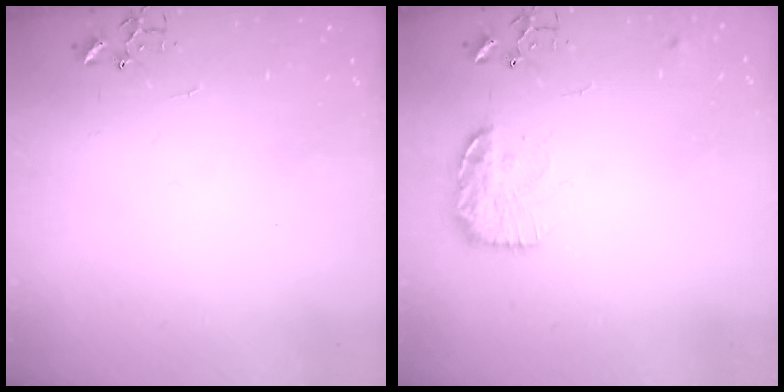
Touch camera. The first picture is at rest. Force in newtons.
{"total": 14.3, "press": 14.3, "slide": 0.8}